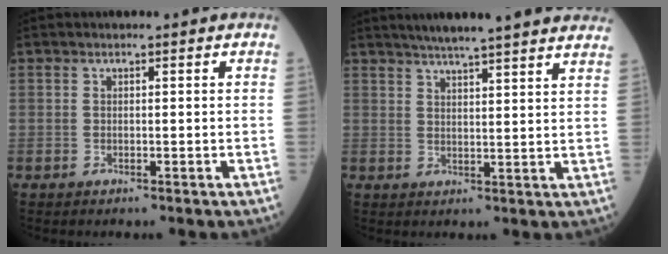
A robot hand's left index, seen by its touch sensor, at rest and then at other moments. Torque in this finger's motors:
{"motor_torque": [-0.40, -0.98, 0.08, 0.03]}